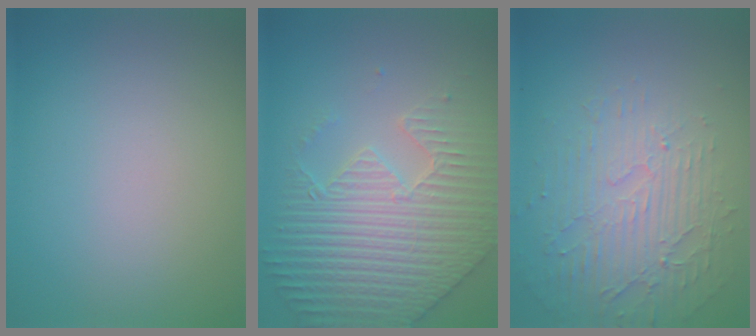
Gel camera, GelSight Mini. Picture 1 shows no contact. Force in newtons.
{"total": 6.6, "press": 5.7, "slide": 3.2}
{"total": 5.3, "press": 3.4, "slide": 4.0}